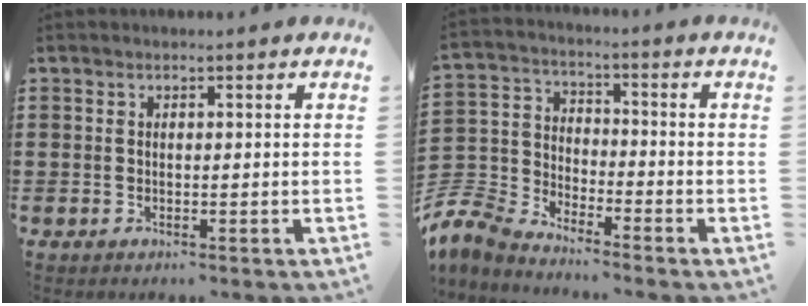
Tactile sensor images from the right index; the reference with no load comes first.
{"total": 6.5, "force": [-6.1, 1.9, 1.3], "torque": [-0.071, -0.005, -0.135]}